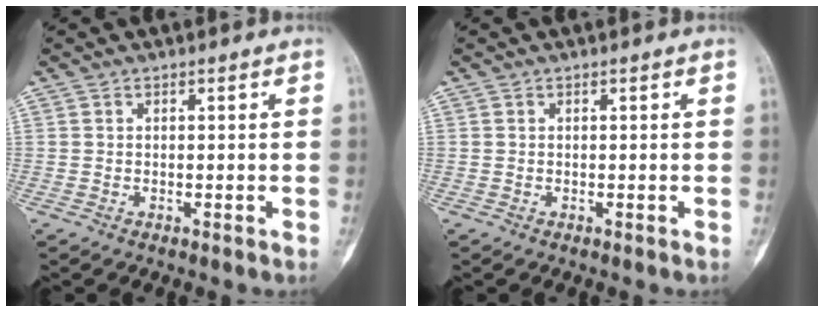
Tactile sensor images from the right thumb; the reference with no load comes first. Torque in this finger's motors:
{"motor_torque": [-0.01, 0.01, 0.00, 0.00, 0.11]}